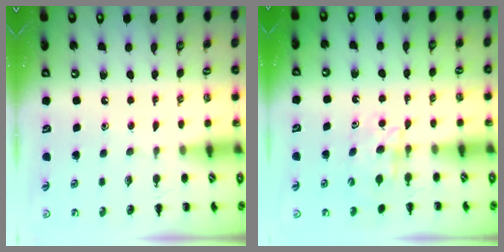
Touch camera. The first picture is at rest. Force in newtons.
{"total": 6.1, "press": 6.1, "slide": 0.7}